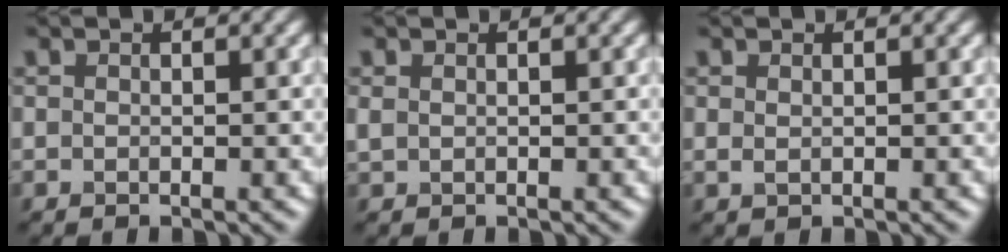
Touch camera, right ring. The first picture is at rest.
{"total": 0.6, "force": [0.2, 0.4, 0.3], "torque": [-0.010, -0.001, 0.006]}
{"total": 0.5, "force": [0.2, 0.3, 0.4], "torque": [-0.010, -0.001, 0.004]}